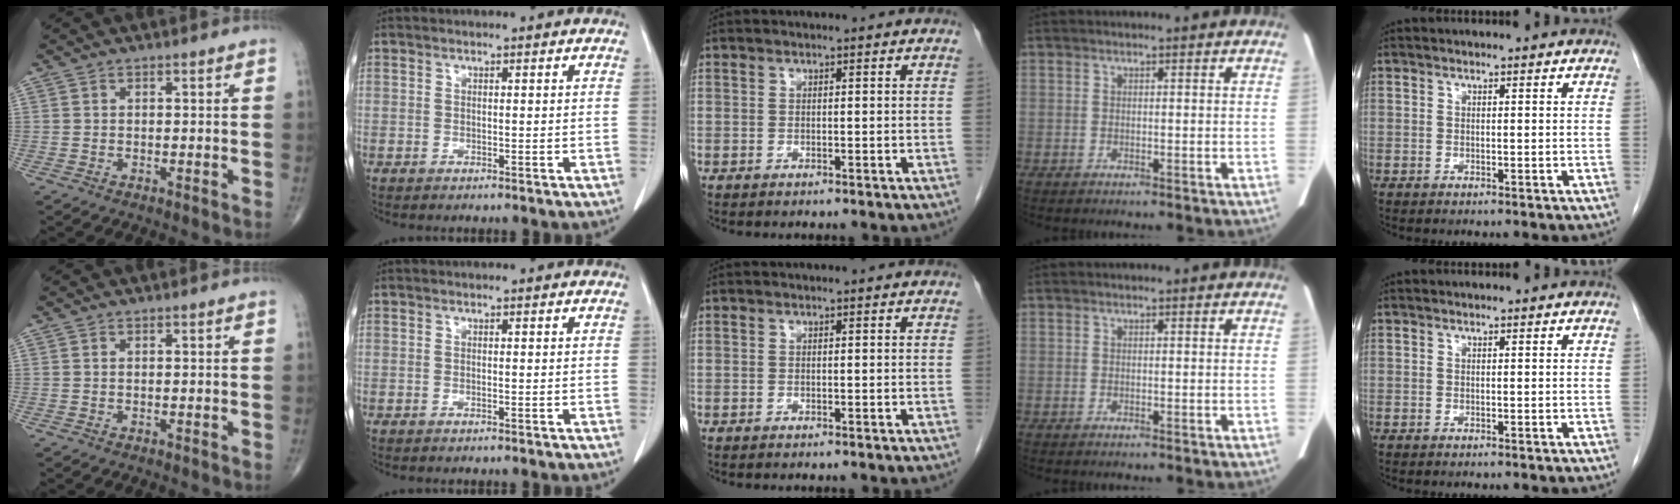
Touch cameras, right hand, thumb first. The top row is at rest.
{}